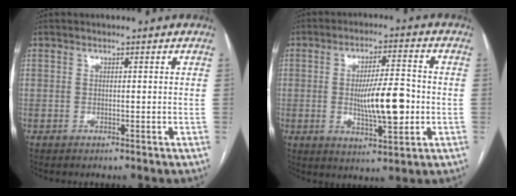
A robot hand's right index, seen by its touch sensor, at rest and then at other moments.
{"total": 10.3, "force": [-1.1, 2.4, 9.9], "torque": [-0.171, 0.001, -0.016]}